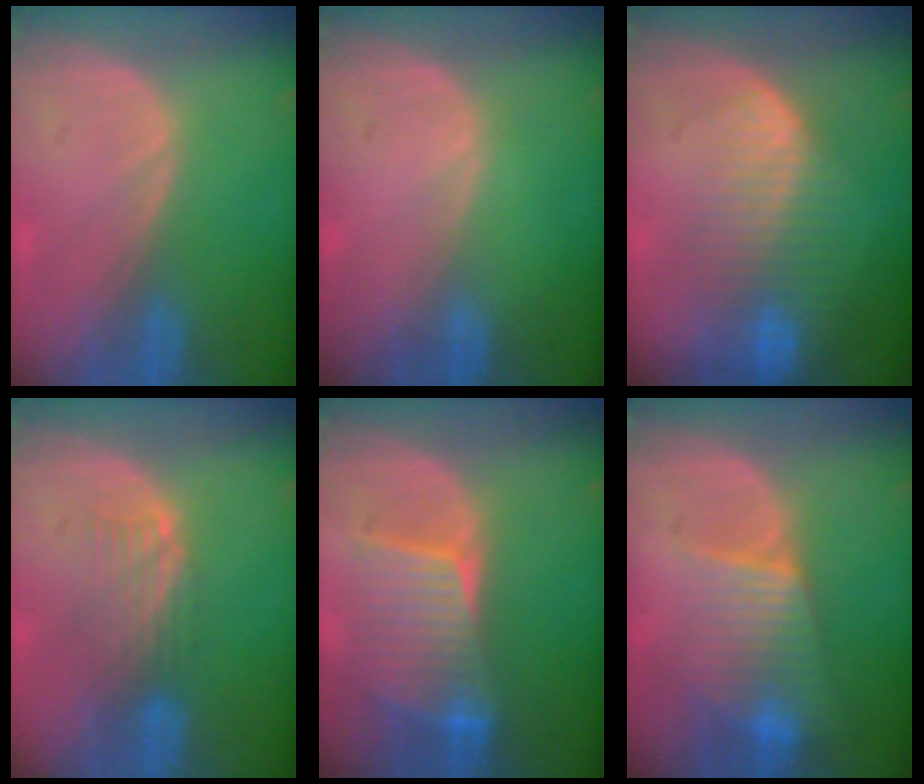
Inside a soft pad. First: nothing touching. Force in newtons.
{"total": 0.0}
{"total": 8.6, "press": 7.3, "slide": 4.4}
{"total": 4.7, "press": 4.1, "slide": 2.4}
{"total": 7.8, "press": 7.7, "slide": 1.7}
{"total": 7.1, "press": 6.8, "slide": 1.9}